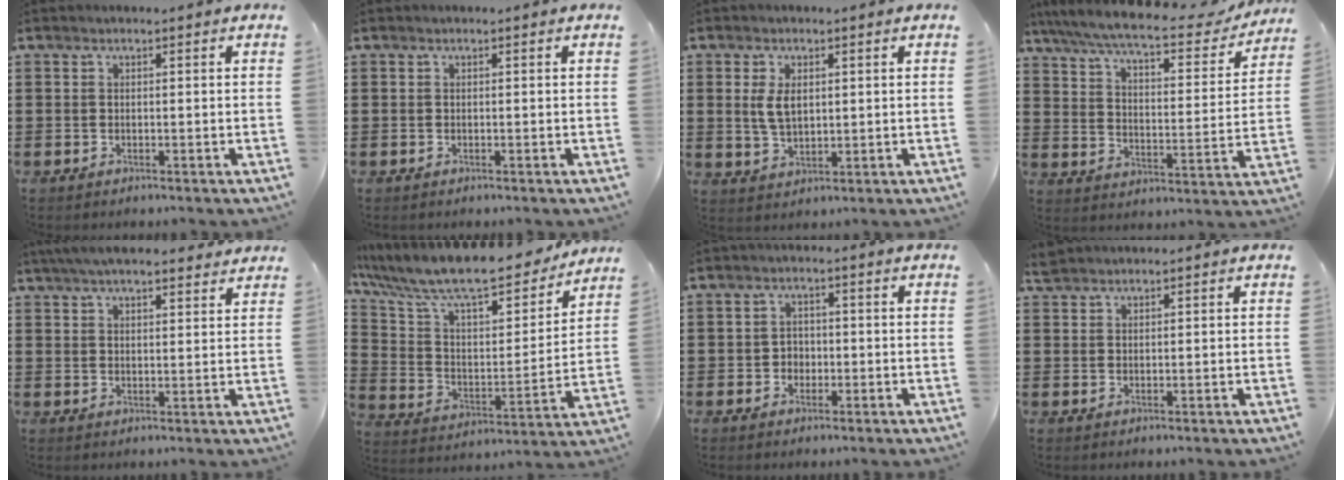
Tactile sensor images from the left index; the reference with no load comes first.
{"total": 0.0}
{"total": 4.4, "force": [1.1, 2.5, 3.5], "torque": [-0.083, 0.006, 0.016]}
{"total": 7.9, "force": [6.7, 0.8, 4.2], "torque": [-0.108, -0.037, 0.111]}
{"total": 5.3, "force": [4.8, 0.7, 2.2], "torque": [-0.055, -0.007, 0.090]}
{"total": 12.5, "force": [10.5, 2.4, 6.3], "torque": [-0.149, -0.075, 0.177]}
{"total": 2.0, "force": [-0.4, 1.8, 0.8], "torque": [-0.021, 0.004, -0.011]}
{"total": 1.9, "force": [1.8, 0.5, 0.4], "torque": [-0.013, 0.002, 0.035]}